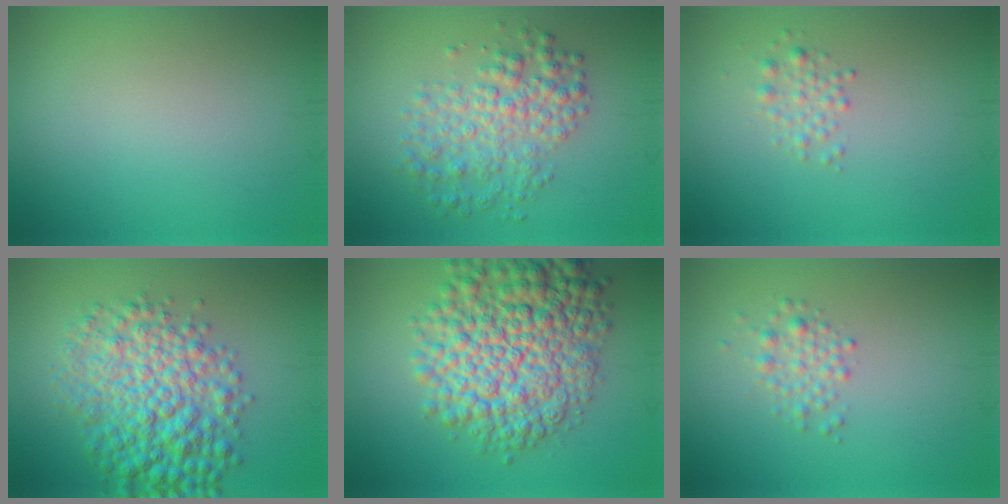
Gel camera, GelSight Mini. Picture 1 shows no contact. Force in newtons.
{"total": 4.6, "press": 4.6, "slide": 0.1}
{"total": 1.4, "press": 1.4, "slide": 0.0}
{"total": 7.9, "press": 7.9, "slide": 0.1}
{"total": 10.6, "press": 10.6, "slide": 0.3}
{"total": 1.8, "press": 1.8, "slide": 0.1}